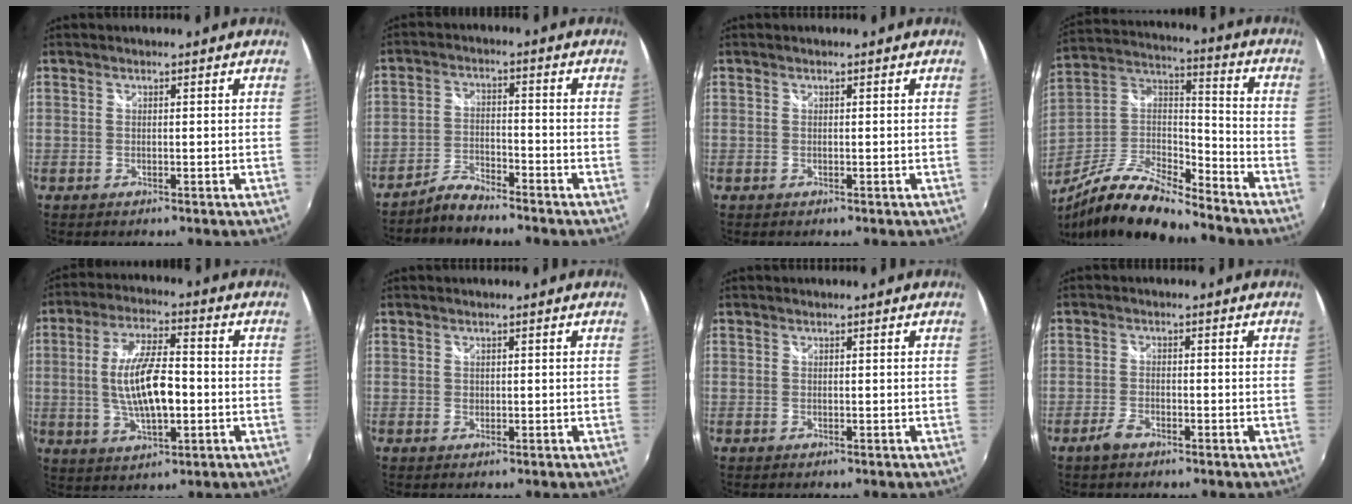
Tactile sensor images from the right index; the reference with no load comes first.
{"total": 4.5, "force": [-4.3, 0.7, 1.3], "torque": [-0.037, 0.007, -0.085]}
{"total": 0.0}
{"total": 17.7, "force": [-13.5, 4.2, 10.8], "torque": [-0.223, -0.012, -0.257]}
{"total": 12.1, "force": [-1.3, 4.1, 11.3], "torque": [-0.221, 0.000, -0.016]}
{"total": 0.7, "force": [0.0, 0.6, 0.2], "torque": [0.000, -0.001, 0.000]}
{"total": 0.0}
{"total": 3.0, "force": [-2.2, 1.2, 1.7], "torque": [-0.046, -0.002, -0.045]}